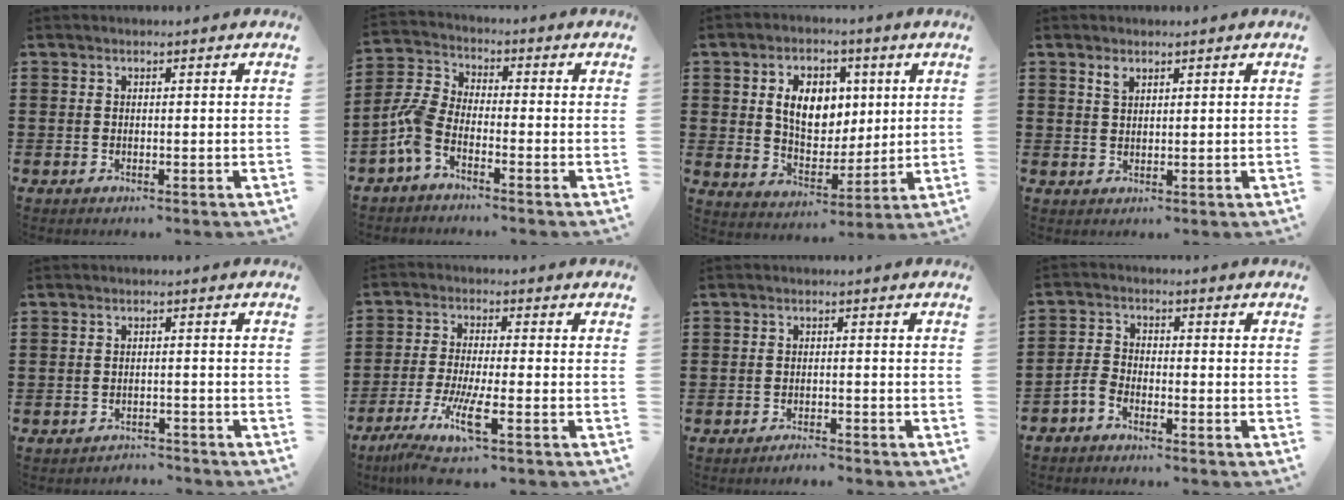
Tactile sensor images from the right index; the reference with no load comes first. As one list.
[{"total": 5.4, "force": [-3.7, 2.1, 3.4], "torque": [-0.107, -0.012, -0.081]}, {"total": 8.8, "force": [1.9, 6.3, 5.9], "torque": [-0.120, 0.010, 0.027]}, {"total": 1.7, "force": [1.3, 0.9, 0.7], "torque": [-0.018, 0.002, 0.024]}, {"total": 2.1, "force": [-2.1, 0.2, -0.2], "torque": [-0.003, 0.000, -0.047]}, {"total": 7.5, "force": [-4.3, 0.9, 6.0], "torque": [-0.134, -0.014, -0.084]}, {"total": 1.6, "force": [-1.6, 0.0, 0.2], "torque": [-0.008, 0.001, -0.031]}, {"total": 2.7, "force": [-2.5, 0.6, 0.6], "torque": [-0.023, 0.004, -0.054]}]